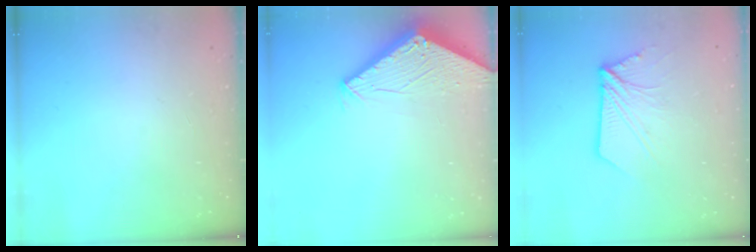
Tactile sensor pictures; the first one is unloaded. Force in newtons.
{"total": 2.8, "press": 2.8, "slide": 0.2}
{"total": 9.8, "press": 9.7, "slide": 0.9}